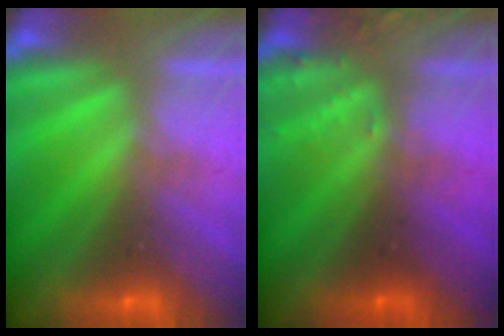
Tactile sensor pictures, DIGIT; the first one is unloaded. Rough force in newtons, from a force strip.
{"total": 3.2}